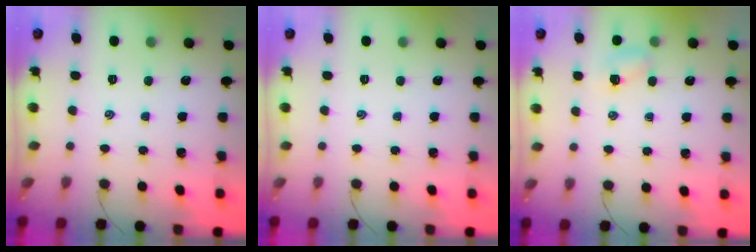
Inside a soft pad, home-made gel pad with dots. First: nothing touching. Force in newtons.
{"total": 0.0}
{"total": 4.9, "press": 4.7, "slide": 1.3}